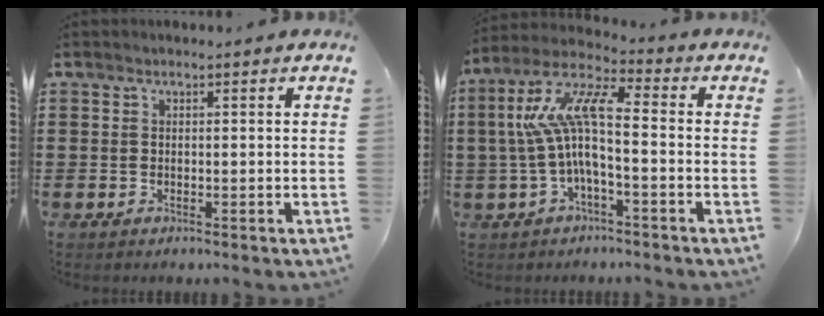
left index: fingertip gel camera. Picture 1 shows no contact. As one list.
[{"total": 10.6, "force": [0.0, 3.2, 10.1], "torque": [-0.234, -0.017, -0.011]}]